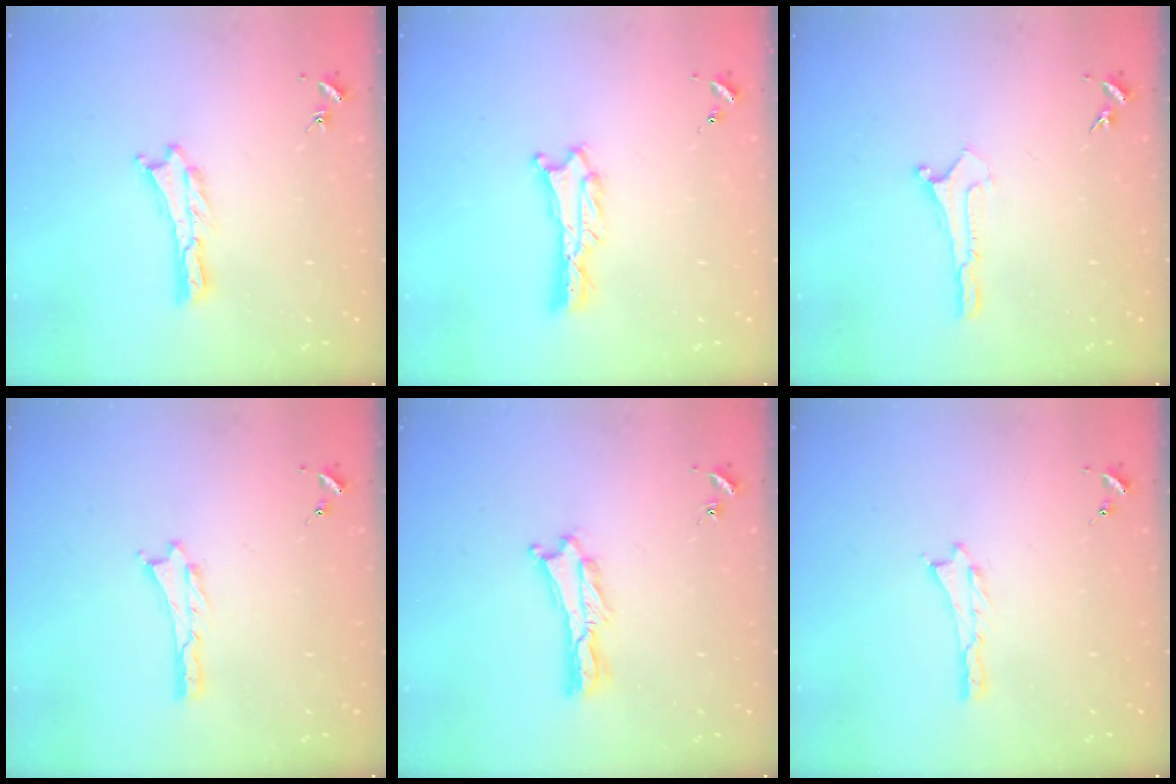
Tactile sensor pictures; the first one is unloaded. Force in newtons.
{"total": 0.7, "press": 0.7, "slide": 0.1}
{"total": 0.0}
{"total": 0.0}
{"total": 1.2, "press": 1.1, "slide": 0.3}
{"total": 0.0}